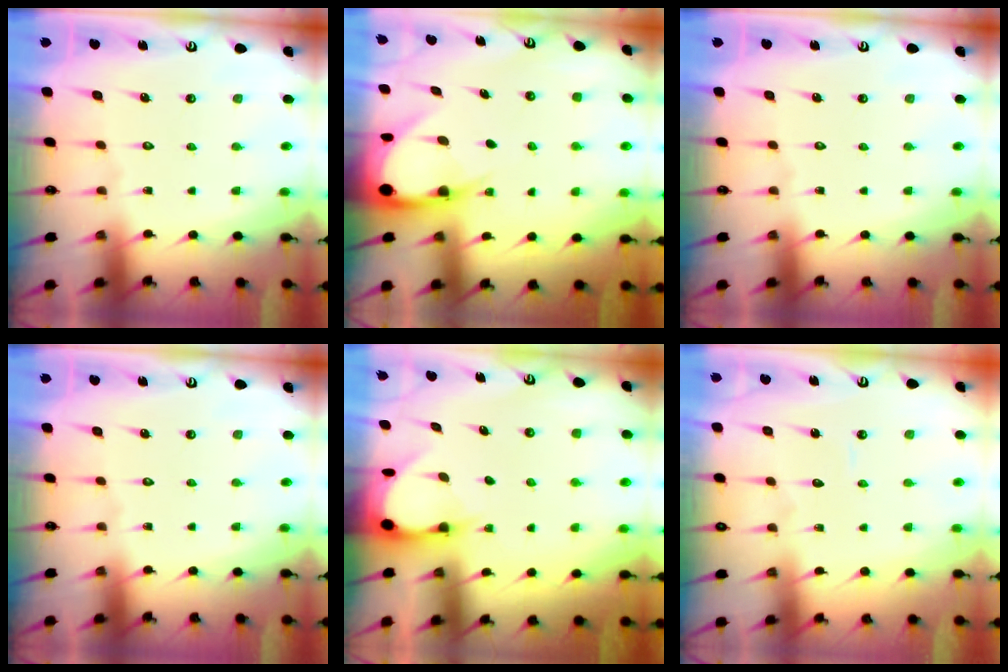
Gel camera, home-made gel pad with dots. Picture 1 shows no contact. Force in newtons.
{"total": 6.9, "press": 6.8, "slide": 0.8}
{"total": 0.0}
{"total": 0.0}
{"total": 3.3, "press": 3.3, "slide": 0.4}
{"total": 3.4, "press": 3.4, "slide": 0.4}